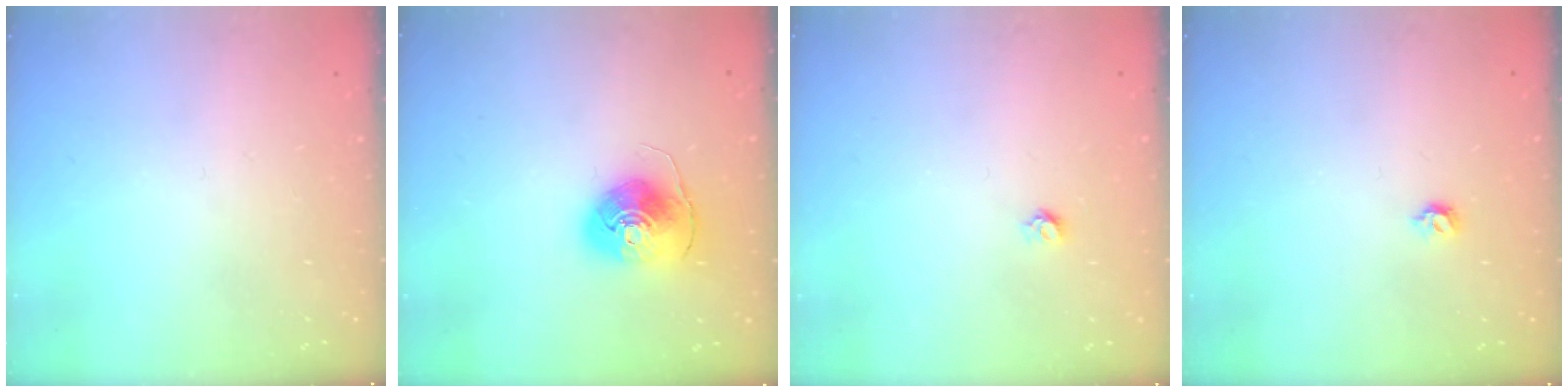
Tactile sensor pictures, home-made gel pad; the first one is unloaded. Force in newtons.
{"total": 8.3, "press": 8.3, "slide": 0.5}
{"total": 3.6, "press": 3.6, "slide": 0.3}
{"total": 4.1, "press": 4.0, "slide": 0.8}